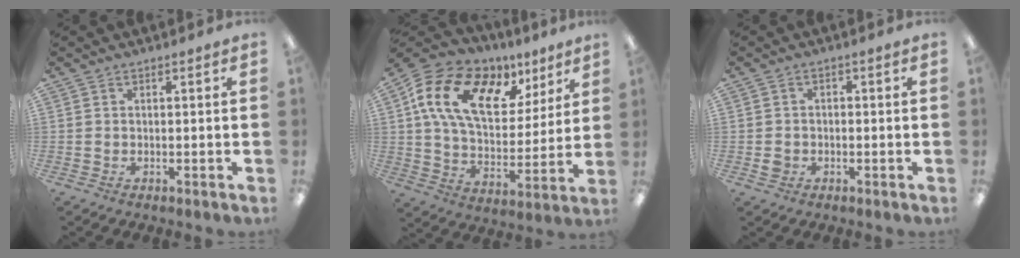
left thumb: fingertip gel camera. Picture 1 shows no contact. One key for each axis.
{"total": 19.8, "fx": 9.4, "fy": 11.6, "fz": 13.0, "tx": -0.236, "ty": -0.025, "tz": 0.167}
{"total": 2.3, "fx": -0.7, "fy": 2.0, "fz": 0.9, "tx": -0.015, "ty": 0.004, "tz": -0.015}